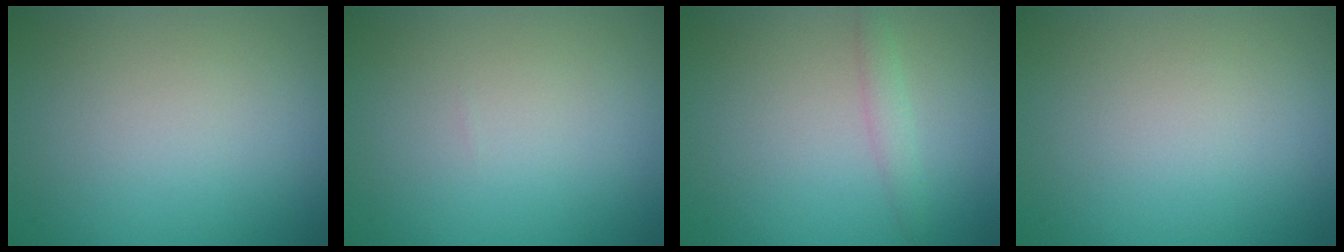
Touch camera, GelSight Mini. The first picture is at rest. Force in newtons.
{"total": 0.0}
{"total": 1.3, "press": 1.3, "slide": 0.0}
{"total": 0.0}